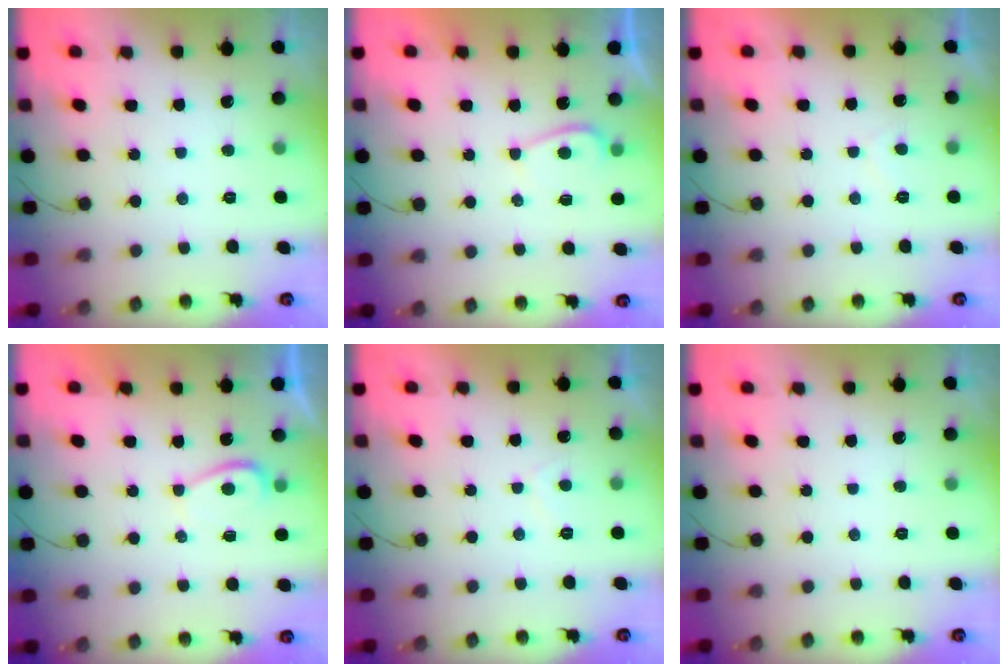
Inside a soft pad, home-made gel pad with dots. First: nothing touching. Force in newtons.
{"total": 2.7, "press": 2.7, "slide": 0.6}
{"total": 1.9, "press": 1.7, "slide": 0.7}
{"total": 1.4, "press": 1.3, "slide": 0.5}
{"total": 2.1, "press": 2.0, "slide": 0.7}
{"total": 0.0}